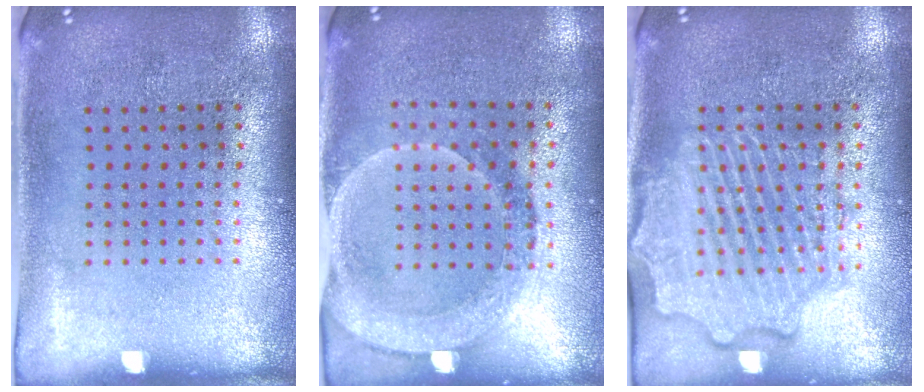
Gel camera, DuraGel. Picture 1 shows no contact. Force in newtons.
{"total": 1.9, "press": 1.6, "slide": 0.9}
{"total": 2.6, "press": 2.6, "slide": 0.3}